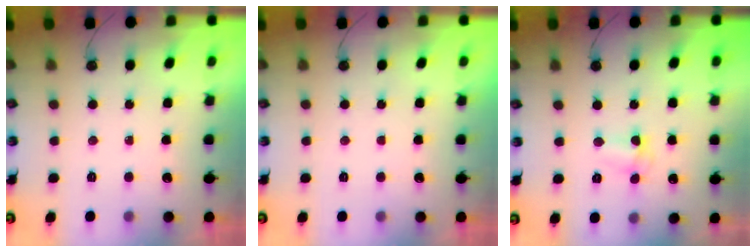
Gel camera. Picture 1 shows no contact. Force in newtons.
{"total": 0.0}
{"total": 4.9, "press": 3.9, "slide": 2.9}